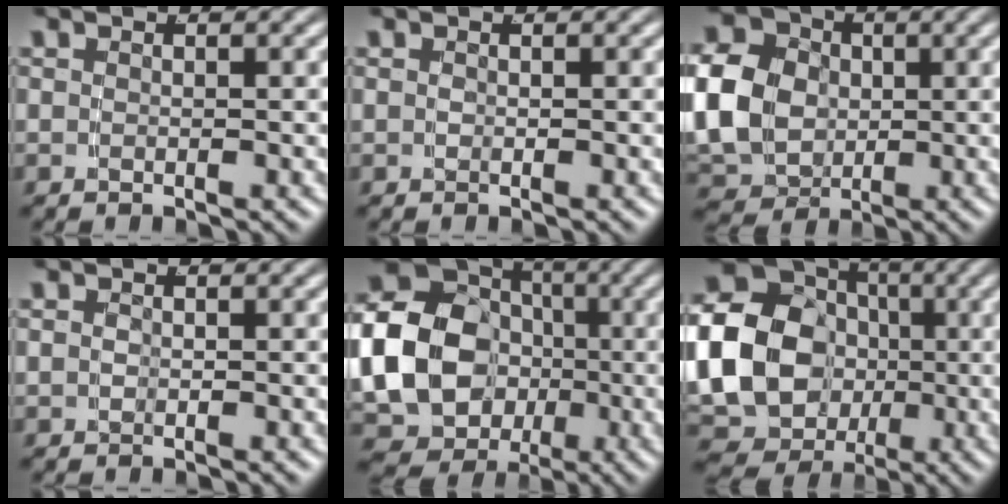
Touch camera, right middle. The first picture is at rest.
{"total": 0.0}
{"total": 11.8, "force": [-0.1, 10.2, 5.9], "torque": [-0.147, -0.039, 0.005]}
{"total": 0.6, "force": [-0.3, 0.3, 0.3], "torque": [-0.011, -0.004, -0.002]}
{"total": 18.6, "force": [-2.3, 16.3, 8.7], "torque": [-0.224, -0.062, -0.034]}
{"total": 21.0, "force": [-1.2, 18.8, 9.3], "torque": [-0.248, -0.058, -0.026]}